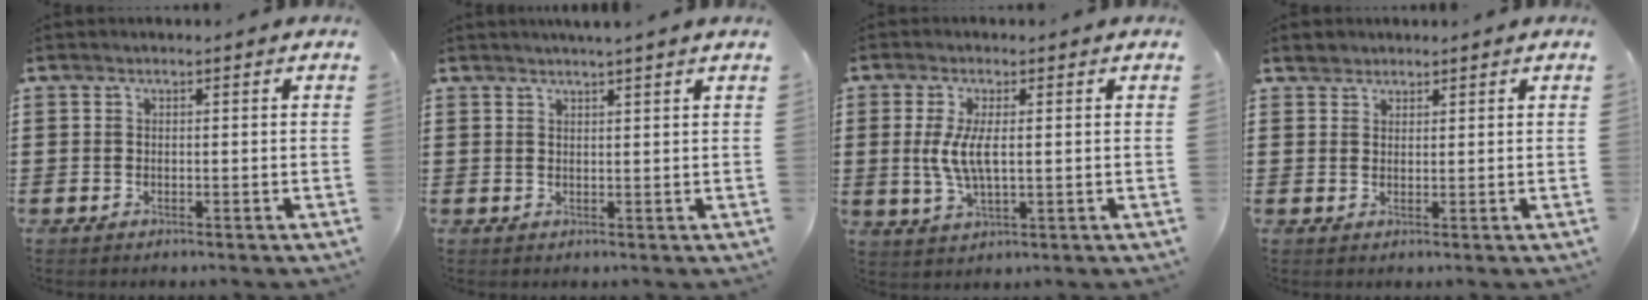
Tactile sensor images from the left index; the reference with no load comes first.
{"total": 1.7, "force": [1.5, -0.3, 0.6], "torque": [-0.012, -0.001, 0.030]}
{"total": 5.3, "force": [0.6, 1.8, 4.9], "torque": [-0.118, -0.003, 0.002]}
{"total": 1.7, "force": [1.5, 0.9, -0.1], "torque": [-0.002, 0.005, 0.031]}